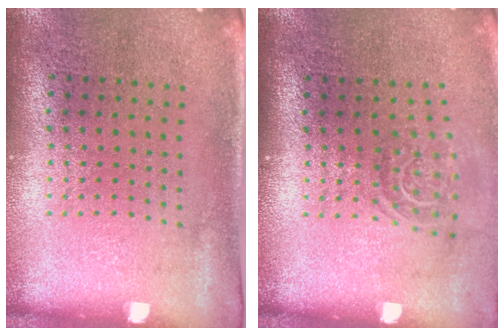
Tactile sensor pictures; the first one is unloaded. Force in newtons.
{"total": 1.5, "press": 1.1, "slide": 1.0}